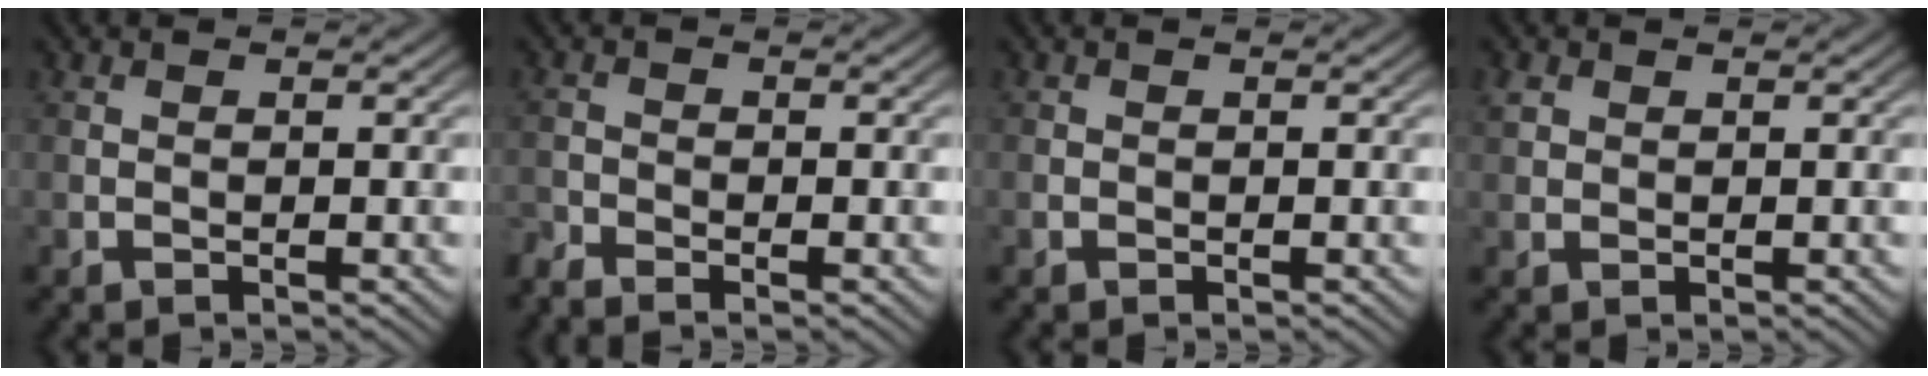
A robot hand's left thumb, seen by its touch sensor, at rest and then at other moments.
{"total": 2.1, "force": [-1.9, 0.4, 0.8], "torque": [-0.020, -0.009, -0.049]}
{"total": 0.6, "force": [-0.2, 0.5, 0.2], "torque": [-0.004, -0.004, -0.005]}
{"total": 1.5, "force": [0.7, 1.2, 0.6], "torque": [-0.016, 0.003, 0.015]}